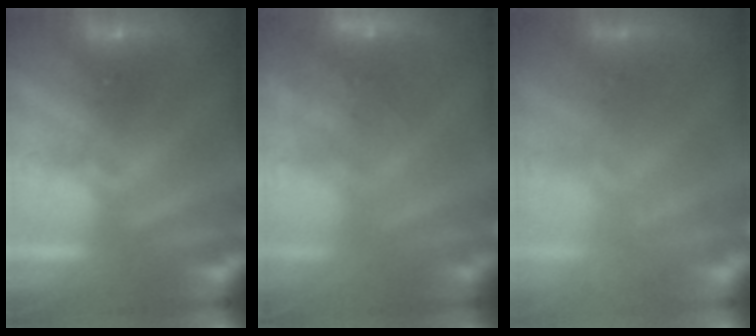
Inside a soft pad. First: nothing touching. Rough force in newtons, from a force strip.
{"total": 10.2}
{"total": 2.2}